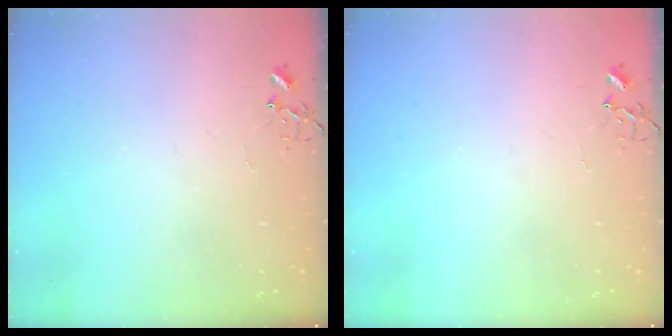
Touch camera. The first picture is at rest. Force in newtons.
{"total": 0.0}